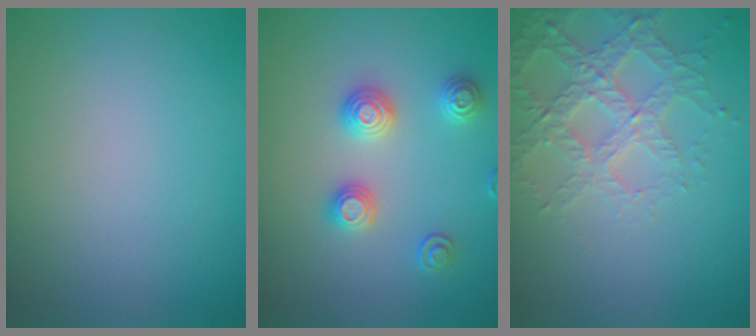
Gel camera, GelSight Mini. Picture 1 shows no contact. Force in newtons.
{"total": 2.8, "press": 2.8, "slide": 0.2}
{"total": 3.8, "press": 3.6, "slide": 1.4}